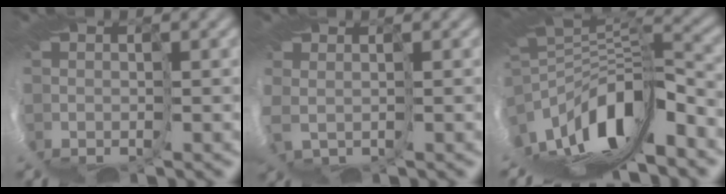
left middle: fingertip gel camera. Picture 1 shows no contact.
{"total": 2.3, "force": [1.7, 0.8, 1.2], "torque": [-0.040, -0.009, 0.036]}
{"total": 6.3, "force": [-2.9, -1.2, 5.4], "torque": [-0.103, 0.016, -0.031]}